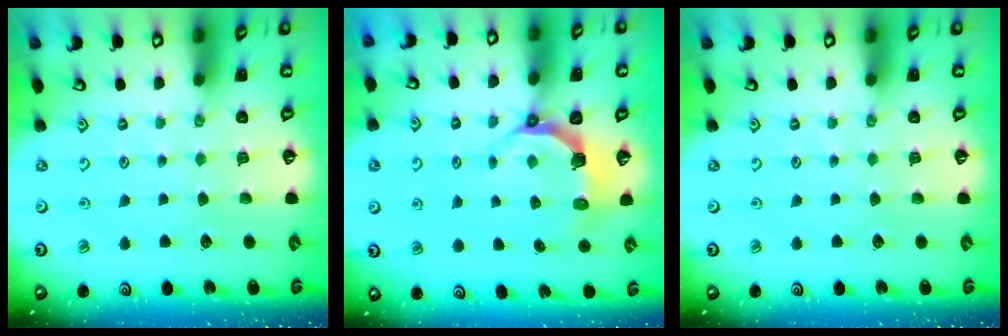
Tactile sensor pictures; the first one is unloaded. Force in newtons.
{"total": 5.9, "press": 4.4, "slide": 4.0}
{"total": 0.0}